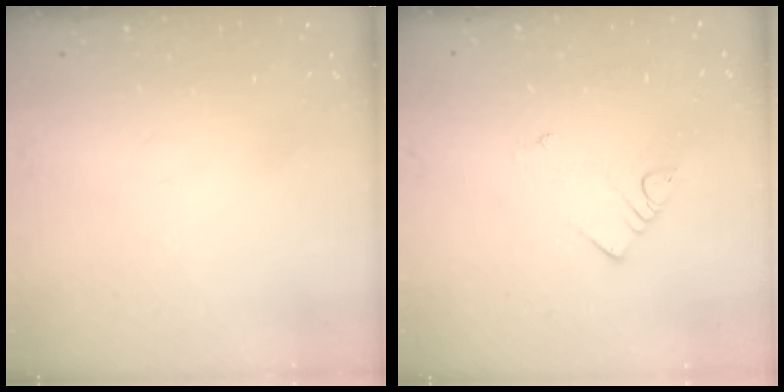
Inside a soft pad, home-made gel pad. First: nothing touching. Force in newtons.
{"total": 2.6, "press": 2.6, "slide": 0.2}